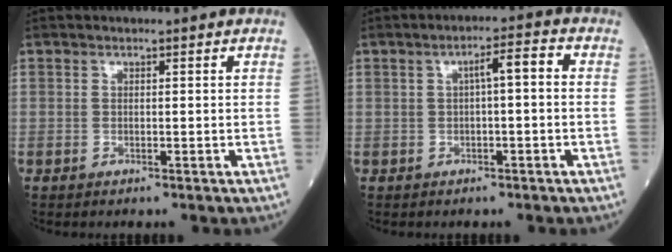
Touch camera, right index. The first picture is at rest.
{"total": 3.8, "force": [0.3, 0.7, 3.7], "torque": [-0.056, 0.016, 0.004]}